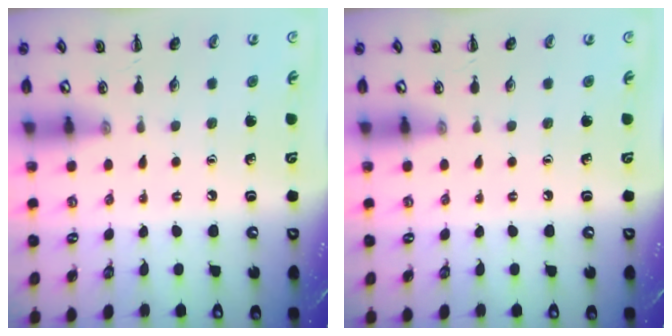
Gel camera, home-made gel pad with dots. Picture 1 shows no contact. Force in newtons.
{"total": 0.0}